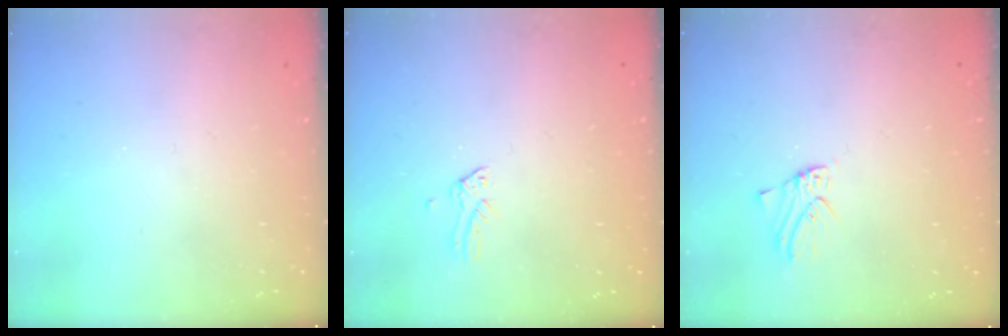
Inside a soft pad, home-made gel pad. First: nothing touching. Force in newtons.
{"total": 0.0}
{"total": 1.0, "press": 1.0, "slide": 0.2}